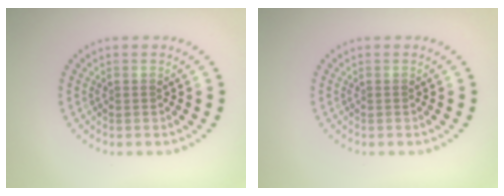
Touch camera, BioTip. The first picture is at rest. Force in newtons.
{"total": 0.0}